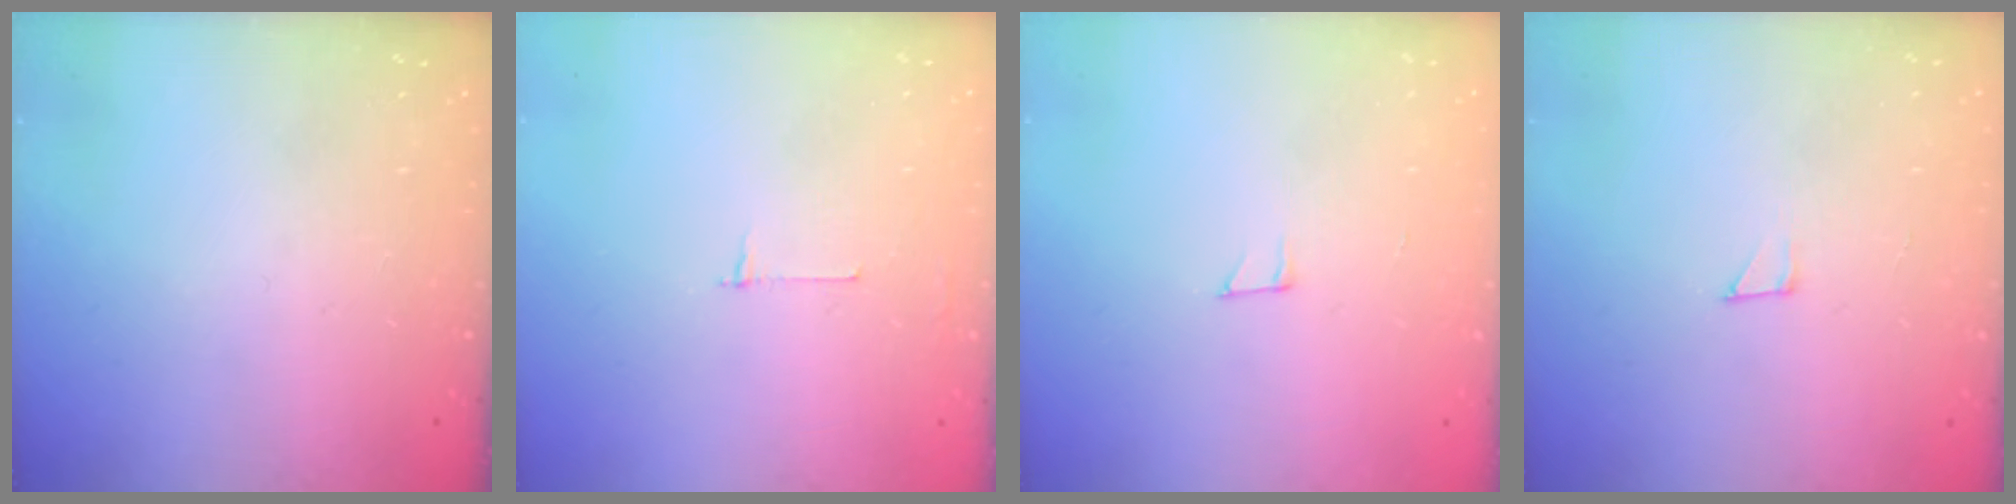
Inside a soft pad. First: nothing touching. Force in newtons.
{"total": 2.7, "press": 2.7, "slide": 0.3}
{"total": 4.3, "press": 4.3, "slide": 0.4}
{"total": 1.9, "press": 1.9, "slide": 0.1}